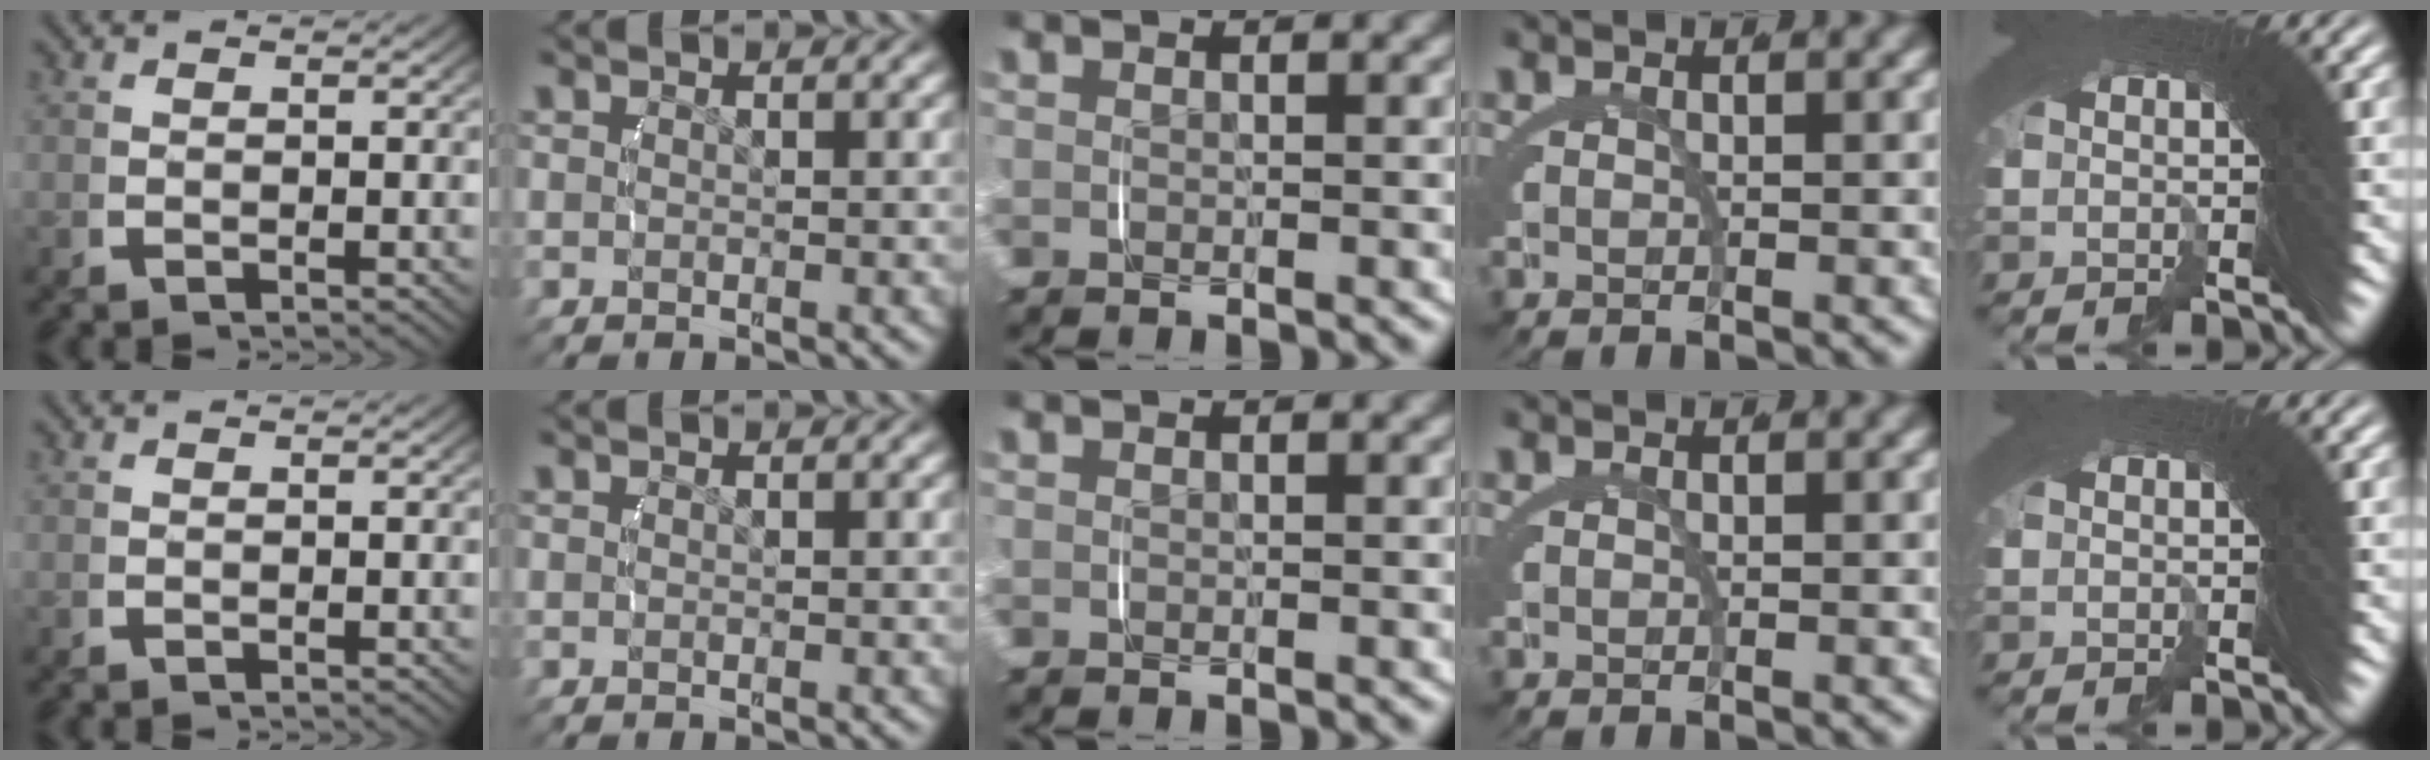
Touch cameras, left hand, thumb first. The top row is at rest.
{}